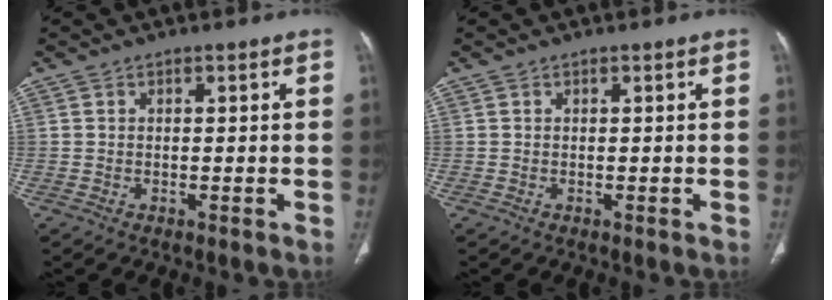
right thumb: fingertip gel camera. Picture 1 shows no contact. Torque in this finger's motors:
{"motor_torque": [0.00, 0.00, -0.02, -0.02, 0.00]}